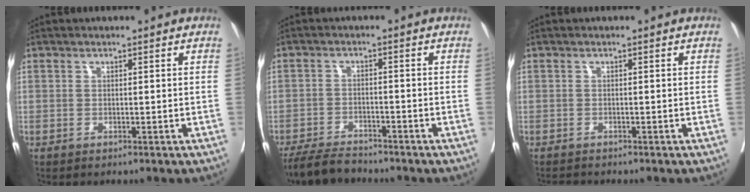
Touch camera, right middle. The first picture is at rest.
{"total": 5.7, "force": [-5.4, 1.0, 1.6], "torque": [-0.027, -0.017, -0.095]}
{"total": 1.1, "force": [-1.1, 0.1, 0.1], "torque": [-0.005, -0.006, -0.017]}